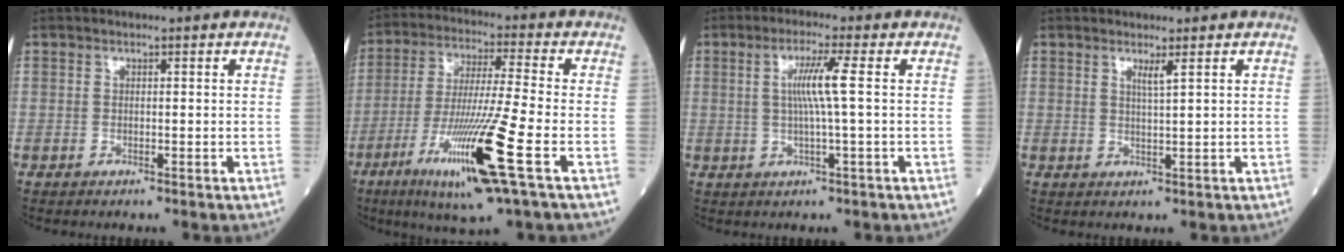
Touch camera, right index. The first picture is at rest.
{"total": 15.5, "force": [-6.3, -0.7, 14.1], "torque": [-0.281, -0.031, -0.116]}
{"total": 5.3, "force": [0.7, -0.9, 5.2], "torque": [-0.101, 0.001, 0.015]}
{"total": 1.7, "force": [1.0, -0.4, 1.3], "torque": [-0.026, -0.009, 0.019]}